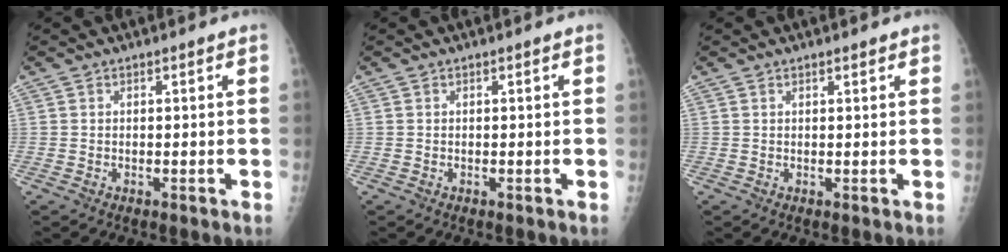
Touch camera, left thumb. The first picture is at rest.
{"total": 0.0}
{"total": 1.0, "force": [0.7, 0.3, 0.5], "torque": [-0.007, -0.003, 0.010]}